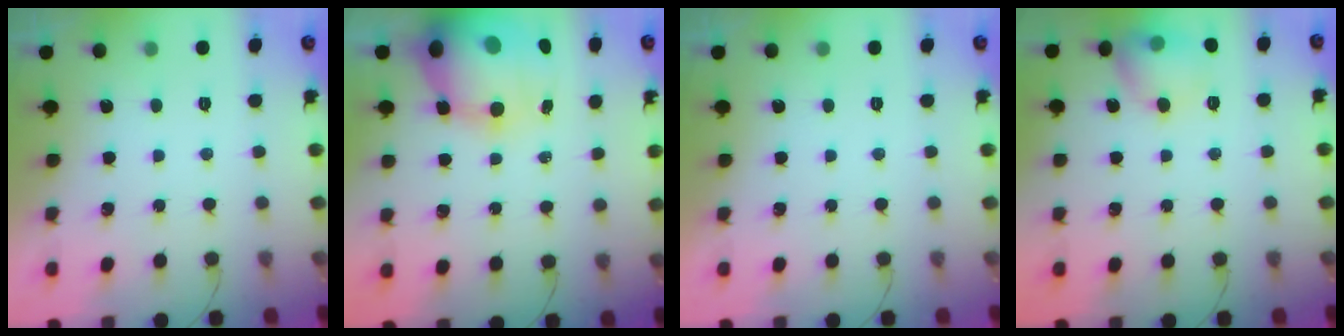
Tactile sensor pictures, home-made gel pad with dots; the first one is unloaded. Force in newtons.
{"total": 20.3, "press": 19.7, "slide": 4.7}
{"total": 0.0}
{"total": 10.6, "press": 10.5, "slide": 1.6}